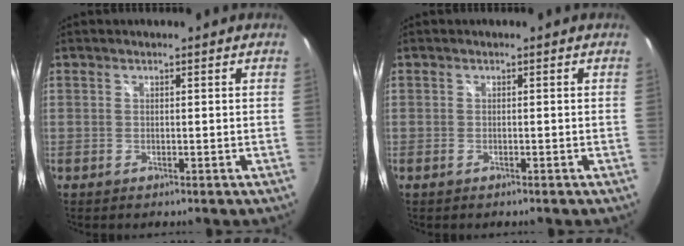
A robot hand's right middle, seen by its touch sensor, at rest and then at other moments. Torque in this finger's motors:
{"motor_torque": [-0.29, 0.20, -0.01, -0.01]}